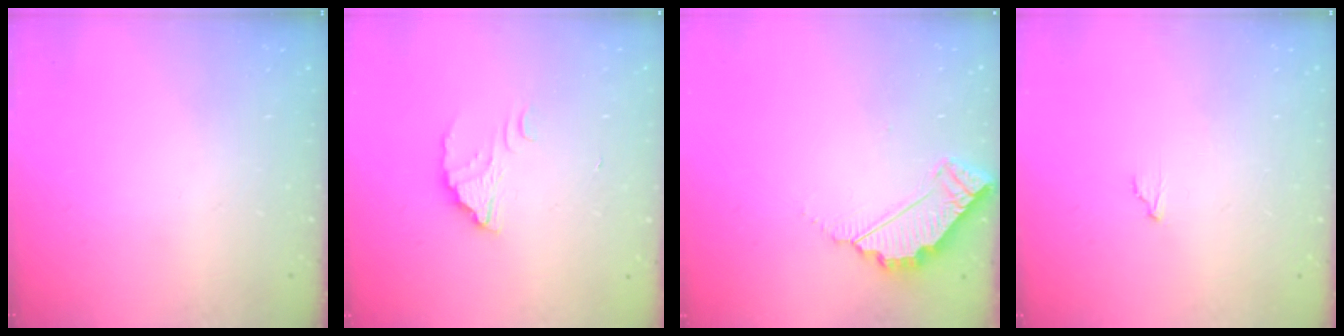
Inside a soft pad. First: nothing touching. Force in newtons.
{"total": 2.2, "press": 2.2, "slide": 0.2}
{"total": 4.7, "press": 4.7, "slide": 0.4}
{"total": 2.3, "press": 2.3, "slide": 0.1}